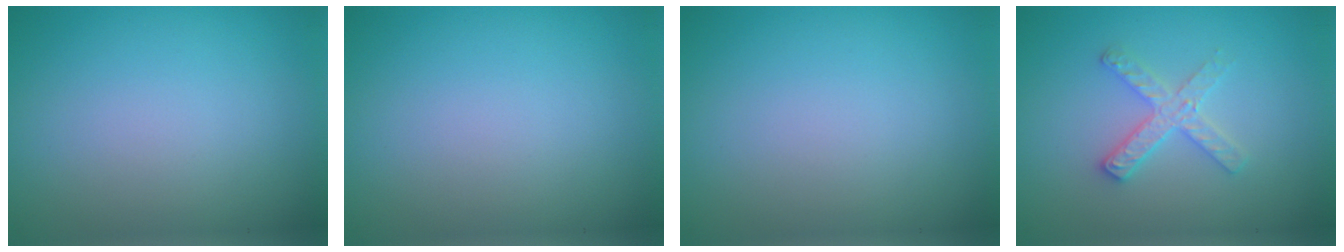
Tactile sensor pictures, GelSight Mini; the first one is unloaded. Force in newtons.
{"total": 0.0}
{"total": 0.0}
{"total": 2.6, "press": 2.5, "slide": 0.4}